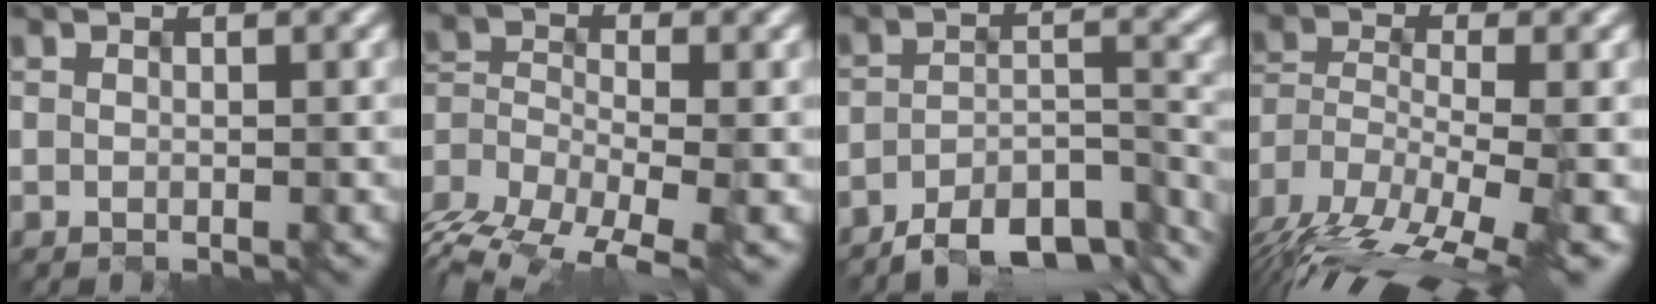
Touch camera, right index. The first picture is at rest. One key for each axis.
{"total": 8.5, "fx": -5.5, "fy": 4.3, "fz": 4.9, "tx": -0.093, "ty": -0.003, "tz": -0.079}
{"total": 8.1, "fx": -6.5, "fy": 2.4, "fz": 4.2, "tx": -0.066, "ty": -0.011, "tz": -0.102}
{"total": 13.7, "fx": -9.4, "fy": 5.2, "fz": 8.5, "tx": -0.160, "ty": -0.007, "tz": -0.129}